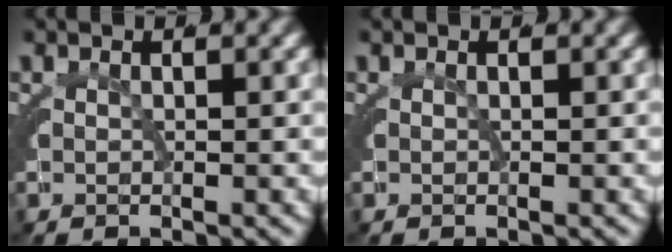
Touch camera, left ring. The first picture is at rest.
{"total": 0.0}